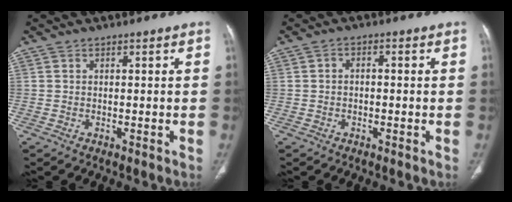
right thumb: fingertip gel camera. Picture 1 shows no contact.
{"total": 1.5, "force": [-0.3, 1.1, 0.9], "torque": [-0.011, 0.007, -0.009]}